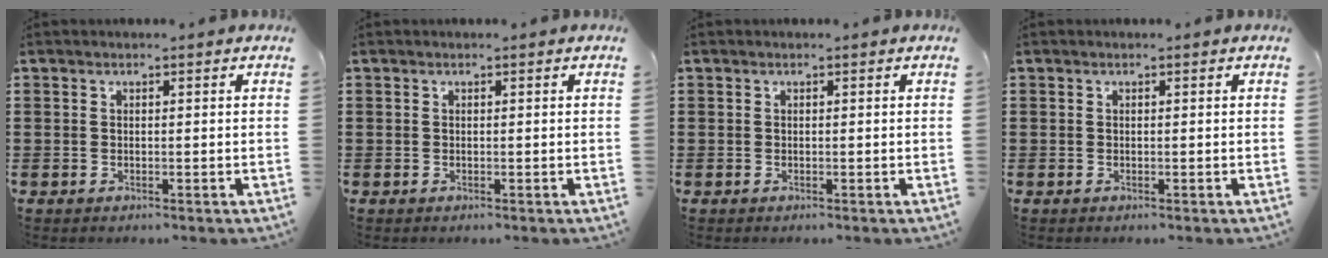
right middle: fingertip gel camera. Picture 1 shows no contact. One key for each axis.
{"total": 0.0}
{"total": 0.0}
{"total": 0.0}